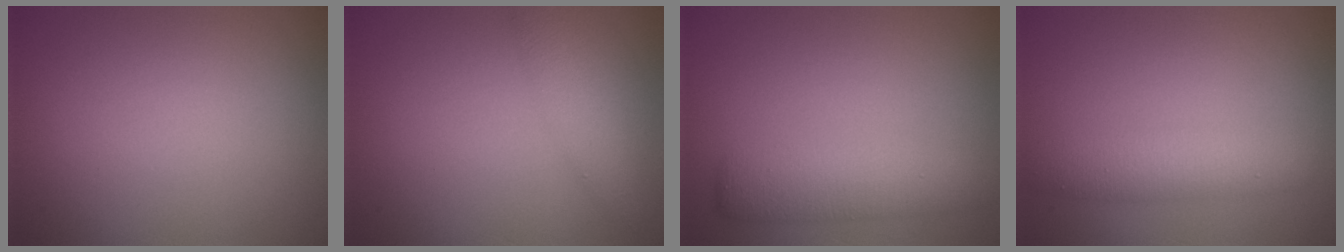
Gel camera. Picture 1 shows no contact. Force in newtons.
{"total": 2.5, "press": 2.5, "slide": 0.1}
{"total": 3.7, "press": 3.7, "slide": 0.1}
{"total": 3.3, "press": 3.3, "slide": 0.1}